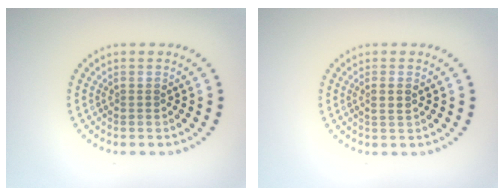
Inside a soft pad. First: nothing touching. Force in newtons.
{"total": 1.2, "press": 1.1, "slide": 0.5}